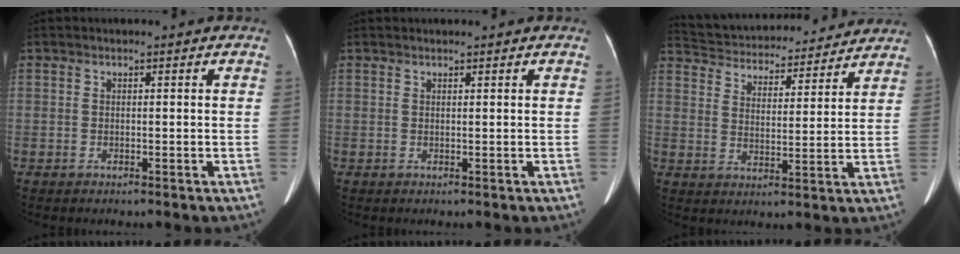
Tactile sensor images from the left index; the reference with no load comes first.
{"total": 1.8, "force": [1.7, 0.1, 0.7], "torque": [-0.008, 0.009, 0.021]}
{"total": 20.0, "force": [18.6, 4.9, 5.5], "torque": [-0.102, 0.018, 0.264]}